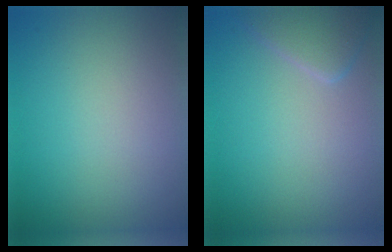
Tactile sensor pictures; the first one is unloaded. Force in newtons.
{"total": 2.2, "press": 2.2, "slide": 0.2}